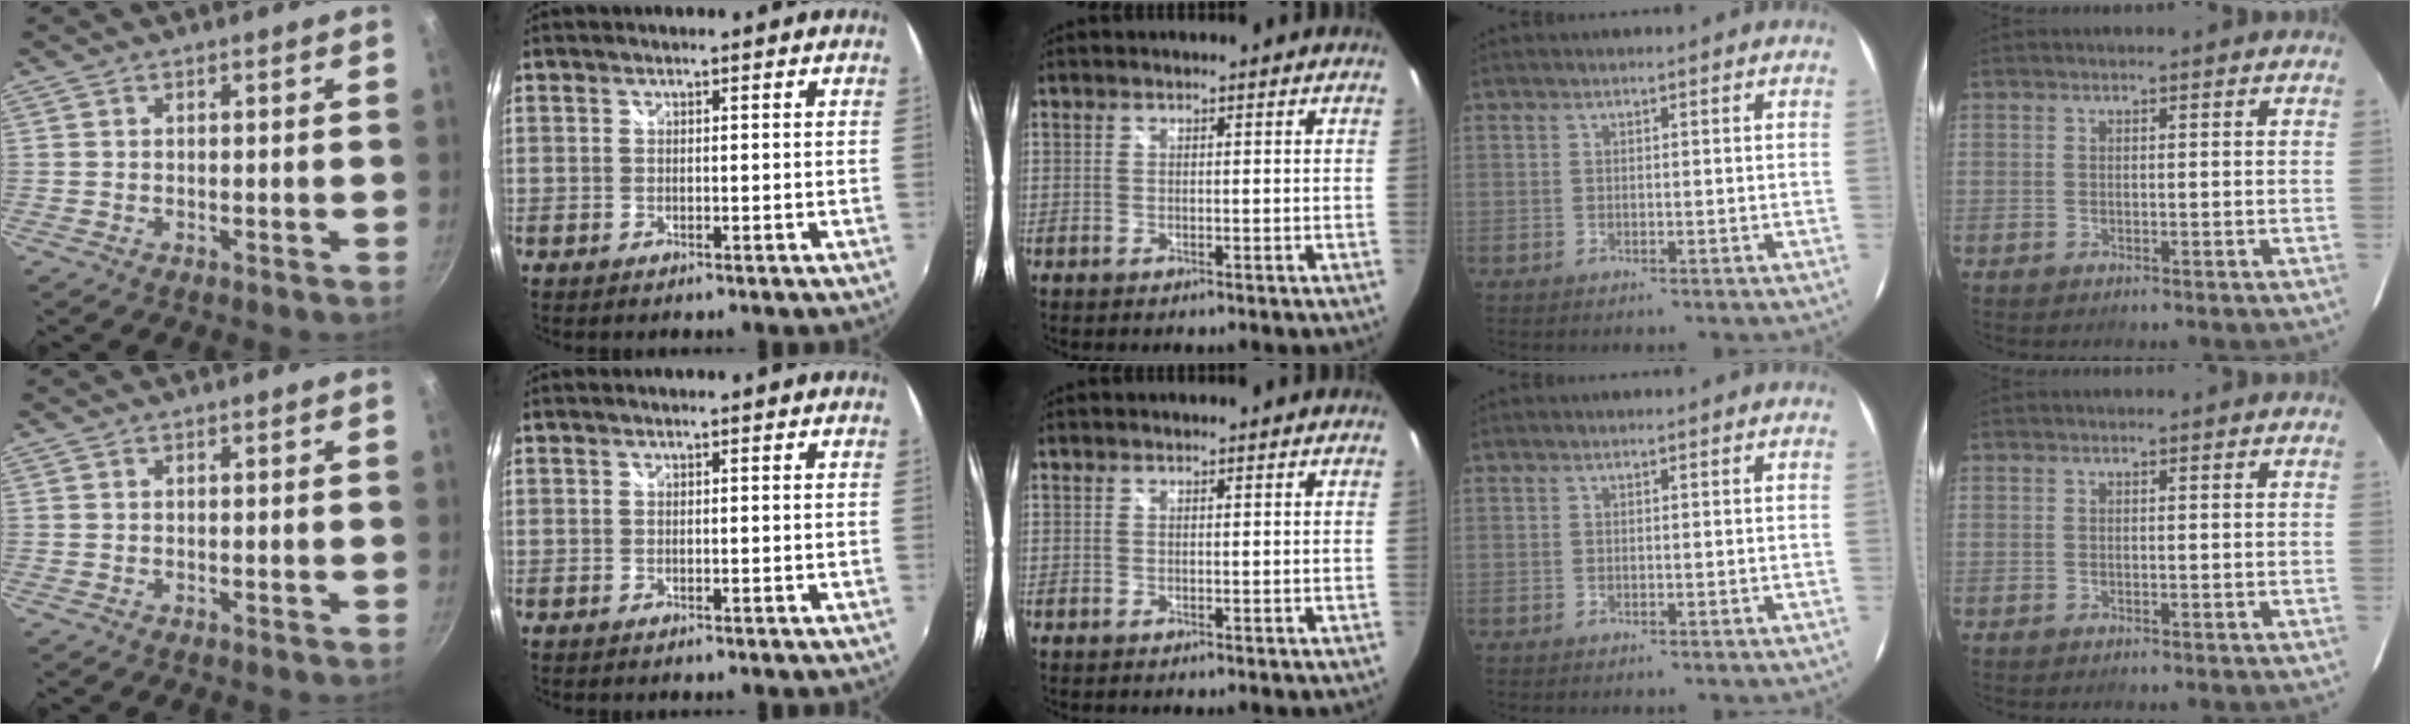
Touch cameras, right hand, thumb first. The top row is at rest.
{}